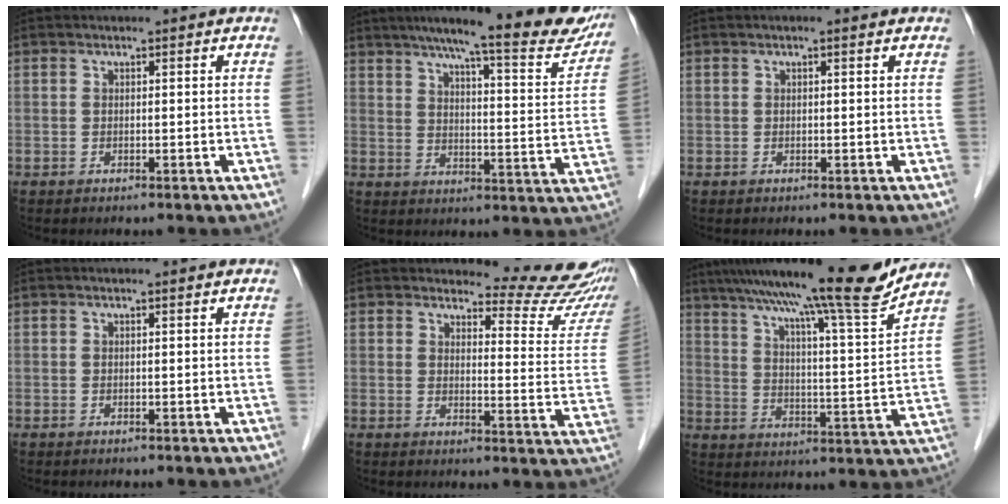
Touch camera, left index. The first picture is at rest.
{"total": 21.3, "force": [17.7, 2.4, 11.6], "torque": [-0.157, -0.021, 0.220]}
{"total": 0.7, "force": [0.4, 0.1, 0.5], "torque": [-0.012, 0.005, 0.005]}
{"total": 0.0}
{"total": 13.9, "force": [13.5, 2.3, 2.2], "torque": [-0.002, -0.089, 0.125]}
{"total": 18.5, "force": [15.5, -0.5, 10.1], "torque": [-0.155, -0.008, 0.222]}